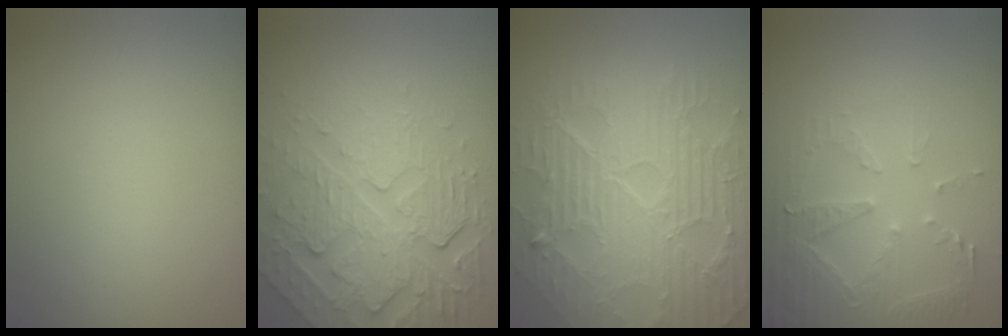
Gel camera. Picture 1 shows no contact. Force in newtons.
{"total": 7.1, "press": 5.2, "slide": 4.8}
{"total": 10.7, "press": 7.0, "slide": 8.1}
{"total": 4.1, "press": 3.7, "slide": 1.7}